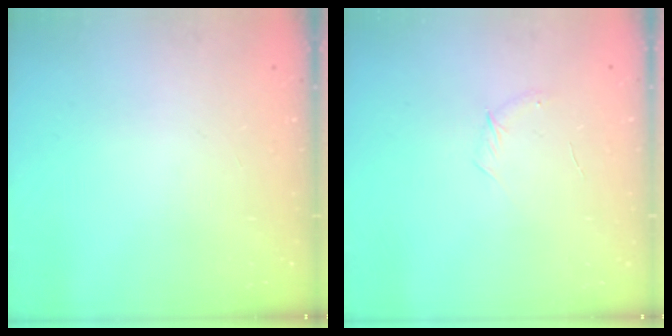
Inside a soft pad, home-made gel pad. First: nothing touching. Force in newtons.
{"total": 5.1, "press": 4.9, "slide": 1.5}